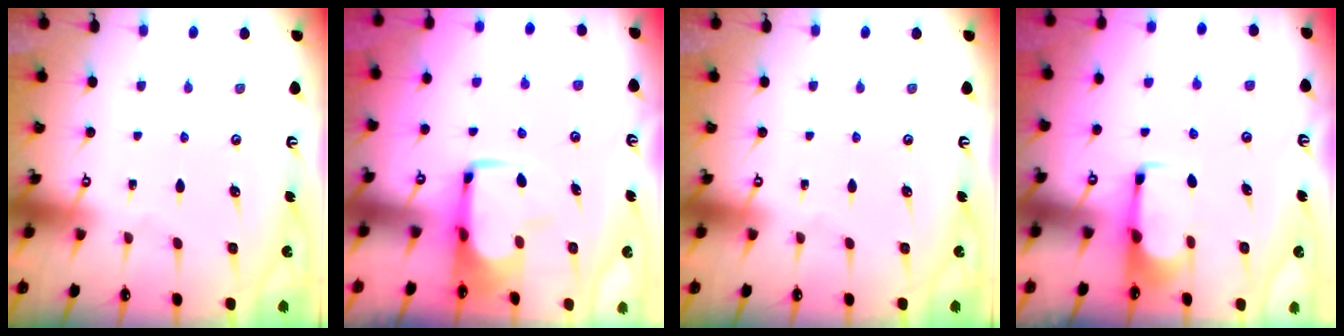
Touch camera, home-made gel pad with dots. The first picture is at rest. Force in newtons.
{"total": 0.8, "press": 0.5, "slide": 0.6}
{"total": 0.0}
{"total": 1.1, "press": 1.1, "slide": 0.0}